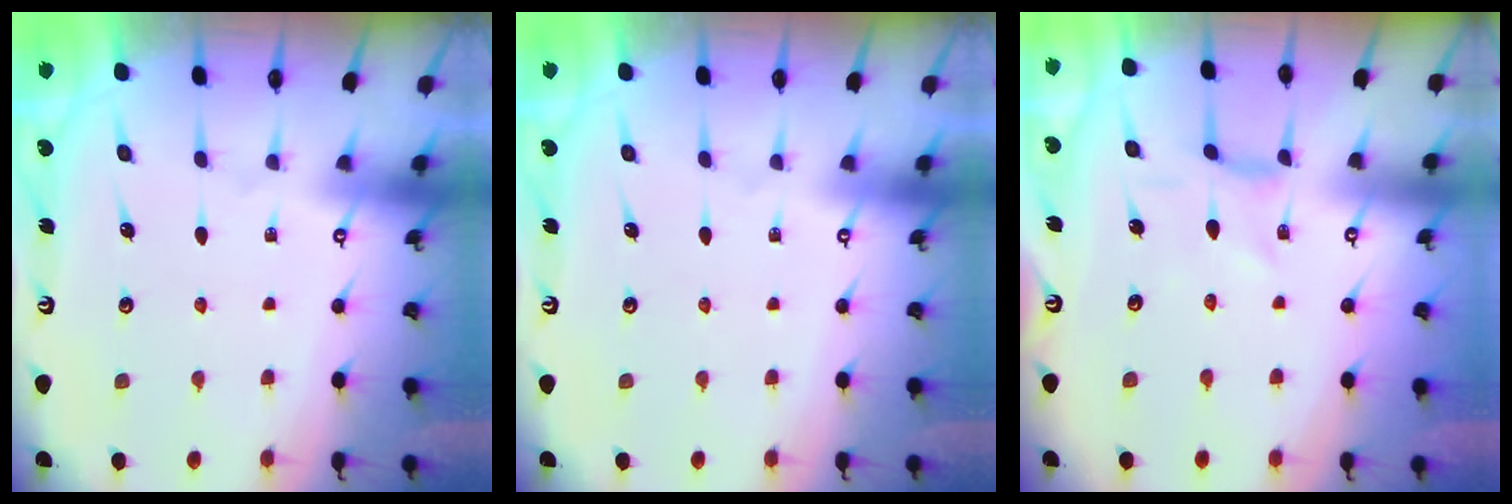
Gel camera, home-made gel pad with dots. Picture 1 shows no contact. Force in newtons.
{"total": 0.0}
{"total": 0.0}